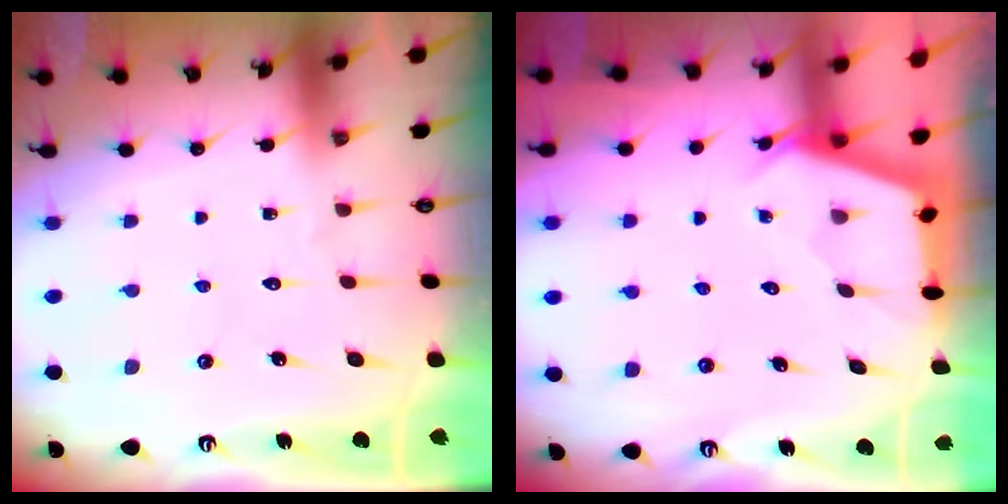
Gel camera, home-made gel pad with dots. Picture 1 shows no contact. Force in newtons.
{"total": 2.6, "press": 2.6, "slide": 0.3}